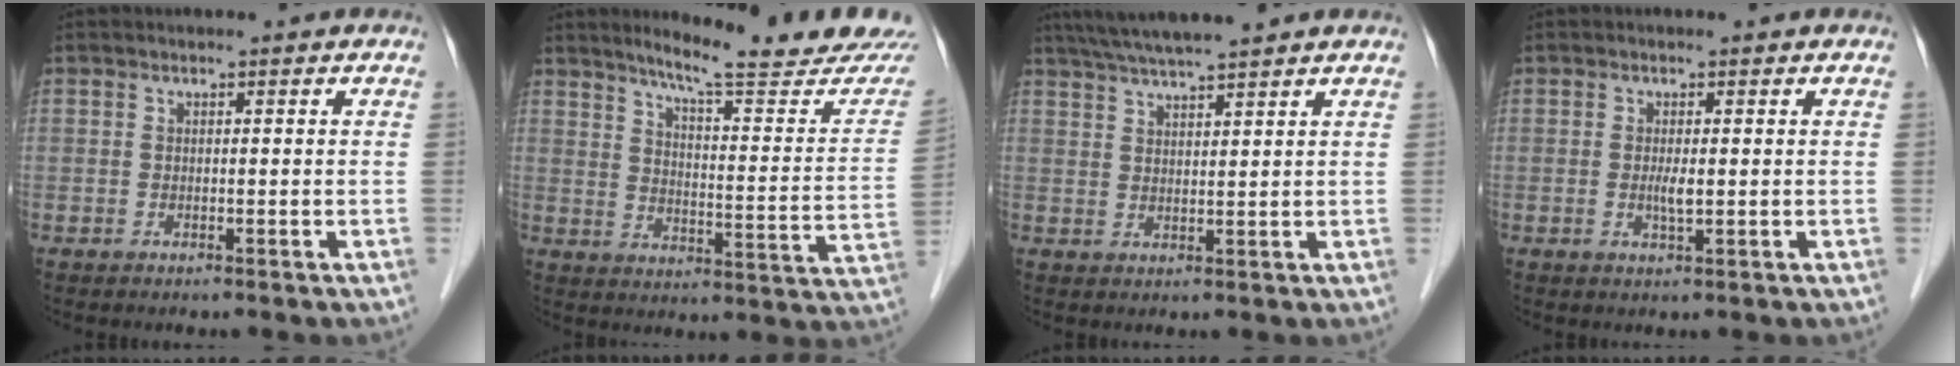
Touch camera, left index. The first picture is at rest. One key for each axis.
{"total": 18.7, "fx": 16.9, "fy": 0.1, "fz": 8.1, "tx": -0.111, "ty": -0.074, "tz": 0.214}
{"total": 8.2, "fx": 7.1, "fy": -0.3, "fz": 4.0, "tx": -0.069, "ty": 0.027, "tz": 0.113}
{"total": 1.8, "fx": 0.0, "fy": 0.3, "fz": 1.8, "tx": -0.040, "ty": -0.003, "tz": 0.001}